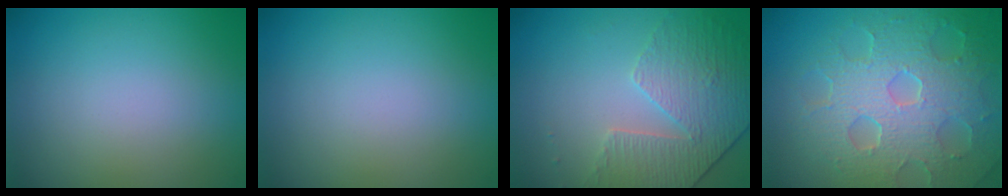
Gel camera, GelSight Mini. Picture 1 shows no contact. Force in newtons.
{"total": 0.0}
{"total": 4.3, "press": 3.4, "slide": 2.6}
{"total": 8.6, "press": 6.0, "slide": 6.1}